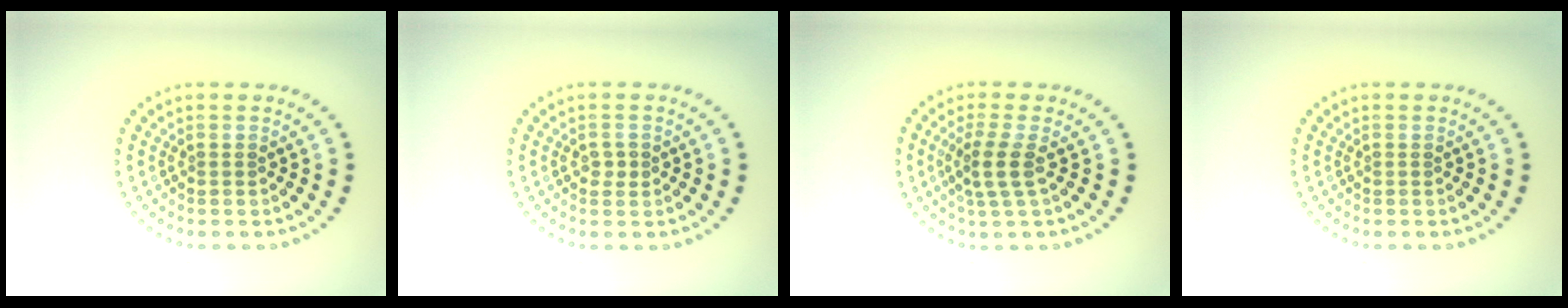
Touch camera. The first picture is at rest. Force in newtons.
{"total": 1.1, "press": 1.1, "slide": 0.2}
{"total": 2.7, "press": 2.1, "slide": 1.6}
{"total": 0.0}